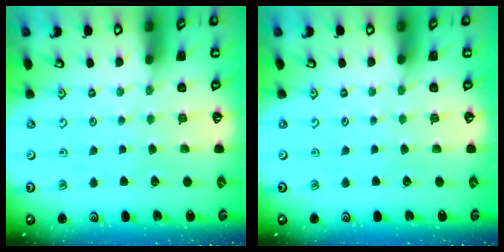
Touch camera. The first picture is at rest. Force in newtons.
{"total": 0.0}